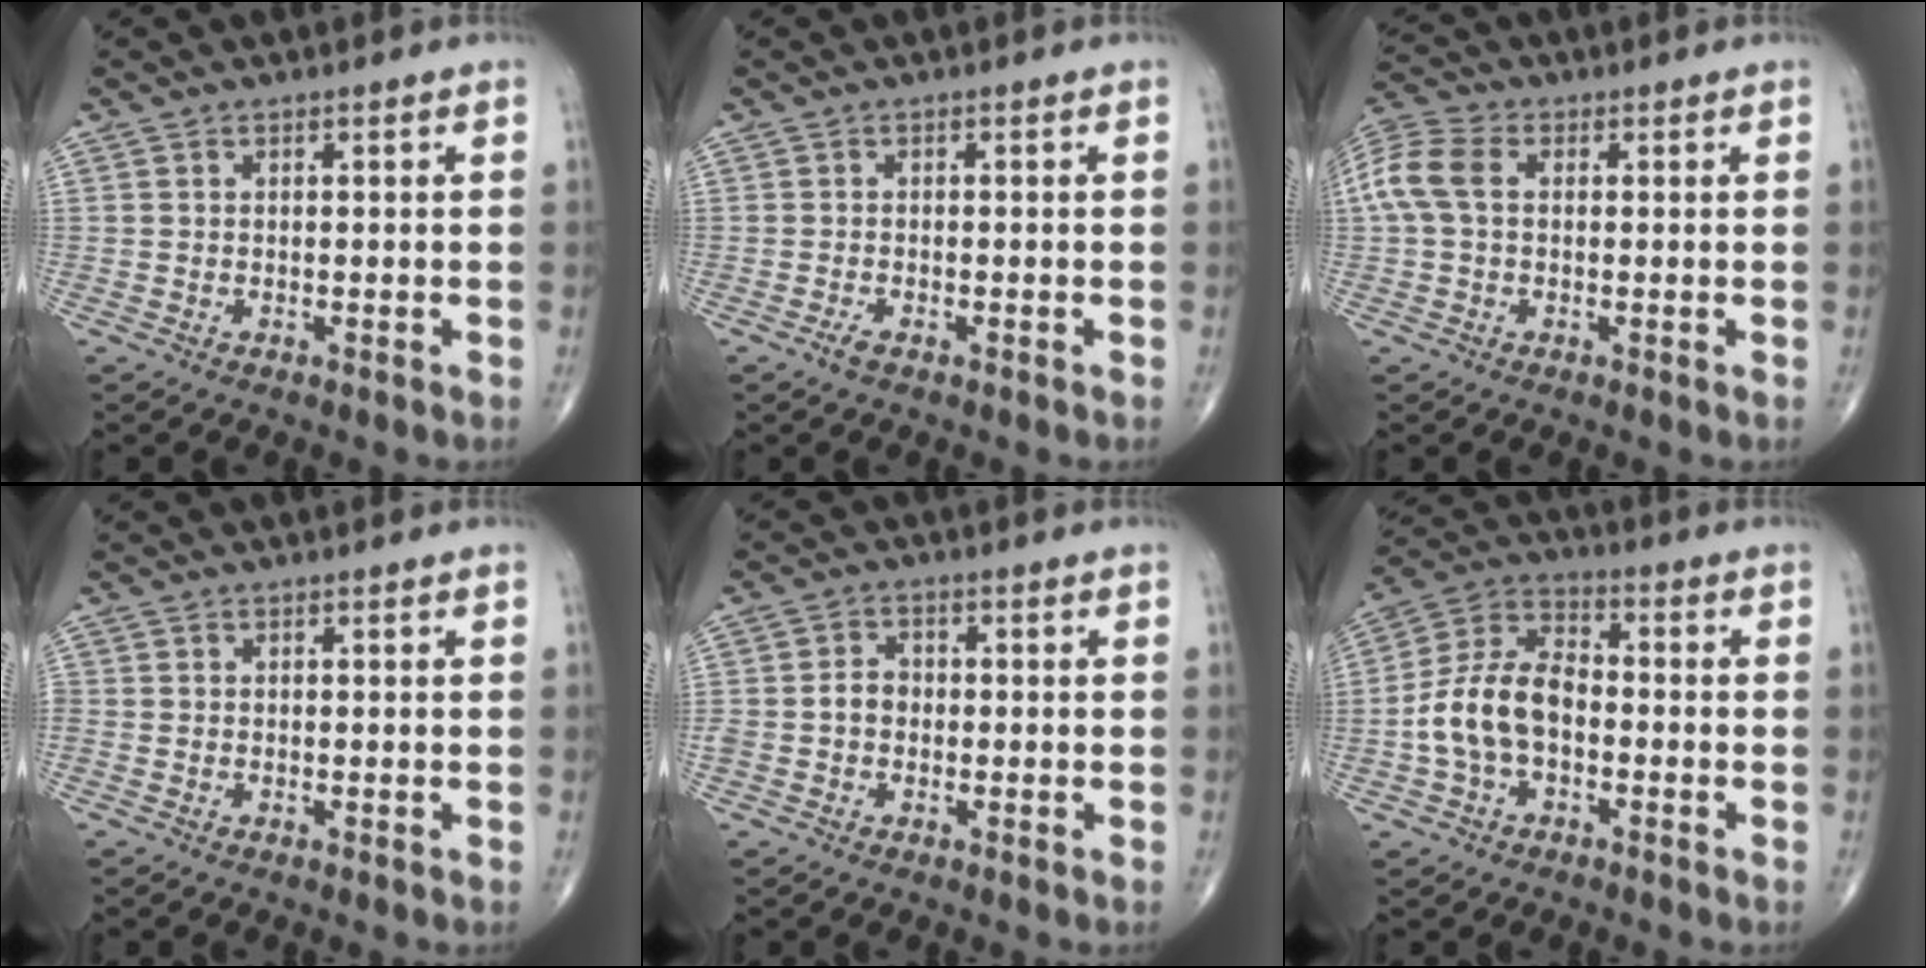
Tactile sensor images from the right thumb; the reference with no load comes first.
{"total": 1.5, "force": [-0.9, 0.5, 1.0], "torque": [-0.028, 0.001, -0.020]}
{"total": 8.6, "force": [0.9, 5.9, 6.2], "torque": [-0.148, 0.027, 0.015]}
{"total": 0.7, "force": [-0.3, 0.4, 0.4], "torque": [-0.011, -0.002, -0.012]}
{"total": 3.6, "force": [-0.7, 2.9, 2.0], "torque": [-0.031, 0.015, -0.017]}
{"total": 11.9, "force": [-2.3, 7.6, 8.9], "torque": [-0.168, 0.042, -0.051]}